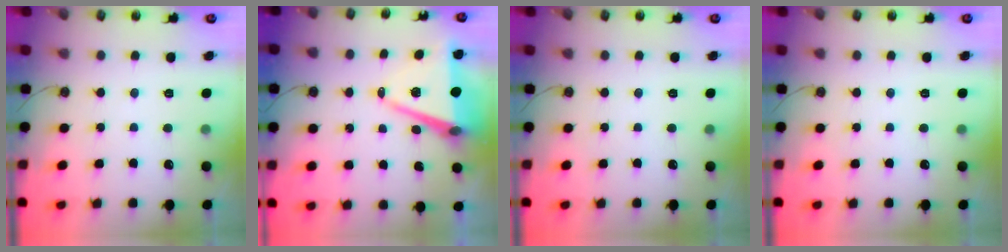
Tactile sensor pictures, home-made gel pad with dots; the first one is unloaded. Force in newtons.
{"total": 10.2, "press": 9.4, "slide": 4.0}
{"total": 0.0}
{"total": 0.0}